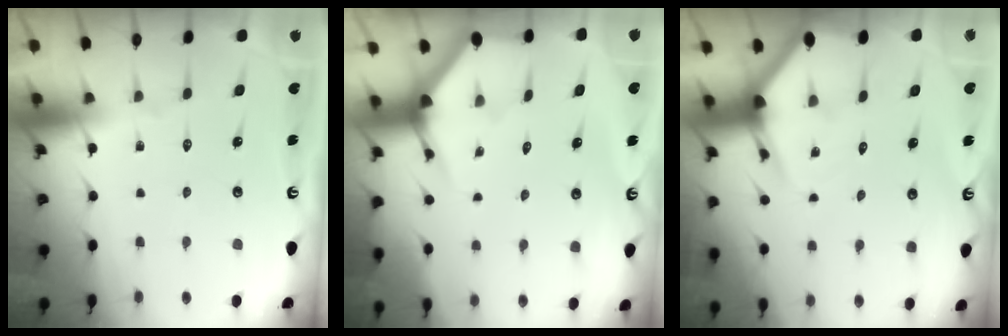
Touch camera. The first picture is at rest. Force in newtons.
{"total": 3.6, "press": 3.5, "slide": 0.2}
{"total": 3.6, "press": 3.5, "slide": 0.5}